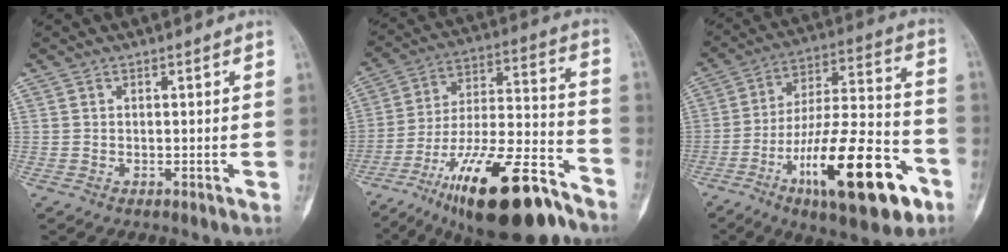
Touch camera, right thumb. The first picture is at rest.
{"total": 26.5, "force": [-17.2, 7.7, 18.7], "torque": [-0.285, 0.075, -0.283]}
{"total": 25.0, "force": [-11.3, 8.0, 20.8], "torque": [-0.333, 0.060, -0.177]}